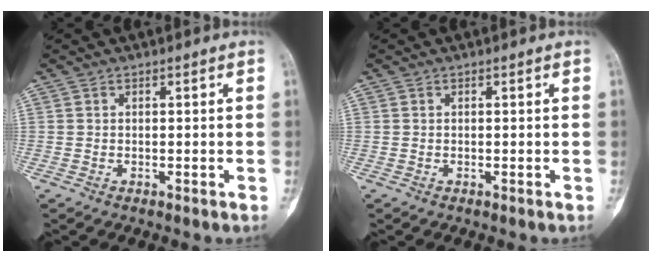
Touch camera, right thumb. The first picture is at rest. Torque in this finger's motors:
{"motor_torque": [0.09, 0.07, -0.02, -0.01, 0.02]}